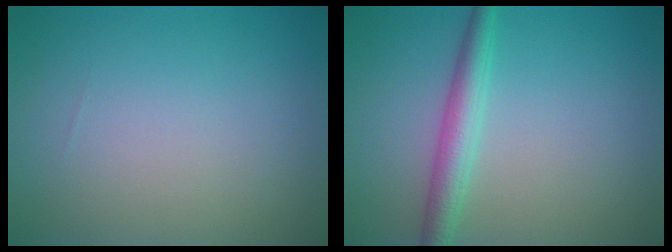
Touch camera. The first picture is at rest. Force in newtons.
{"total": 3.0, "press": 3.0, "slide": 0.1}